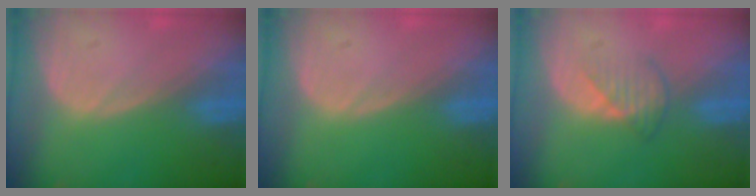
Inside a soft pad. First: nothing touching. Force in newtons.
{"total": 0.0}
{"total": 3.0, "press": 2.9, "slide": 0.7}